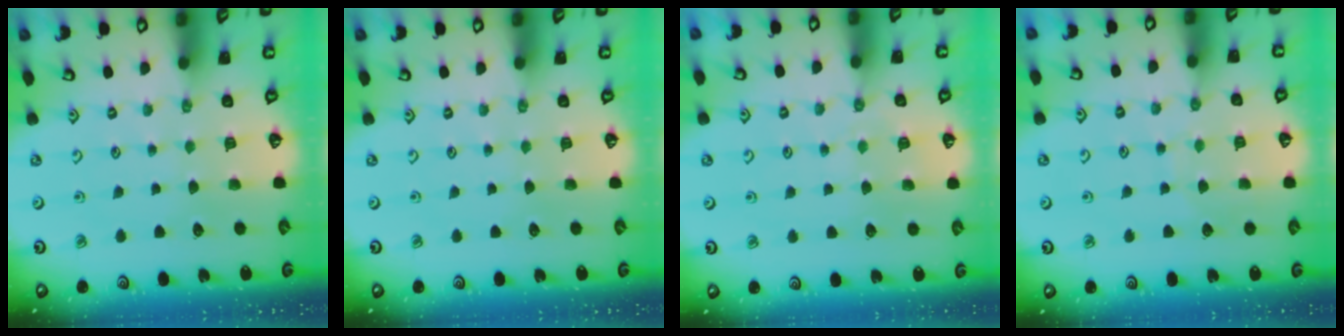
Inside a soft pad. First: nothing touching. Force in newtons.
{"total": 0.0}
{"total": 2.5, "press": 2.5, "slide": 0.4}
{"total": 5.1, "press": 5.0, "slide": 0.5}